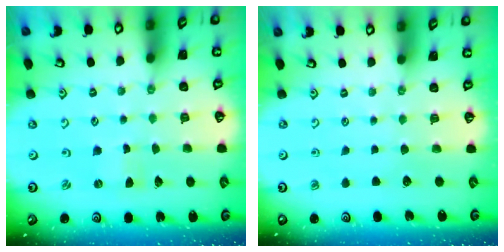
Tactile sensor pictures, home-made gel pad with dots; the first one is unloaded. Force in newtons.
{"total": 0.0}